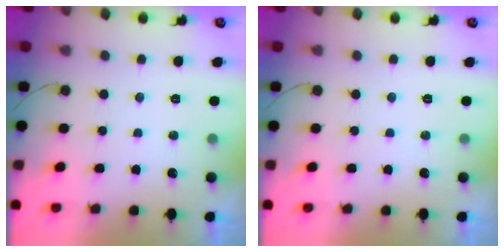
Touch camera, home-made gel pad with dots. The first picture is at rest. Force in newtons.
{"total": 0.0}